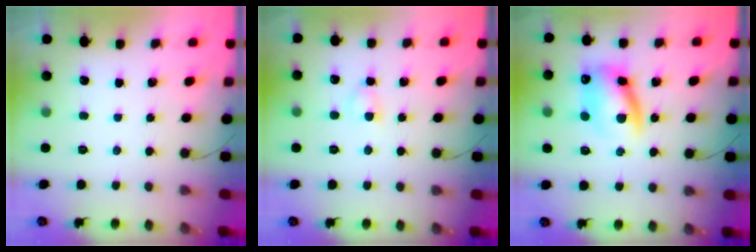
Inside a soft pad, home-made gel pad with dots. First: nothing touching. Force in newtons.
{"total": 3.8, "press": 3.5, "slide": 1.4}
{"total": 12.3, "press": 11.9, "slide": 2.9}